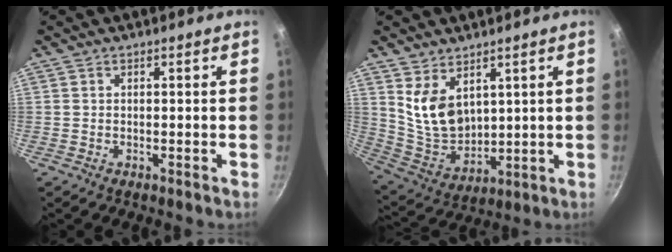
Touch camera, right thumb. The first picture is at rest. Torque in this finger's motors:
{"motor_torque": [-0.34, 0.88, 0.57, 0.32, 0.14]}